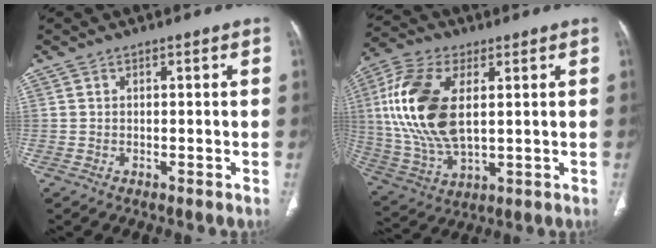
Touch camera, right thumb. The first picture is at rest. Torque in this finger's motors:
{"motor_torque": [-1.20, 2.09, 1.77, 0.62, 0.26]}